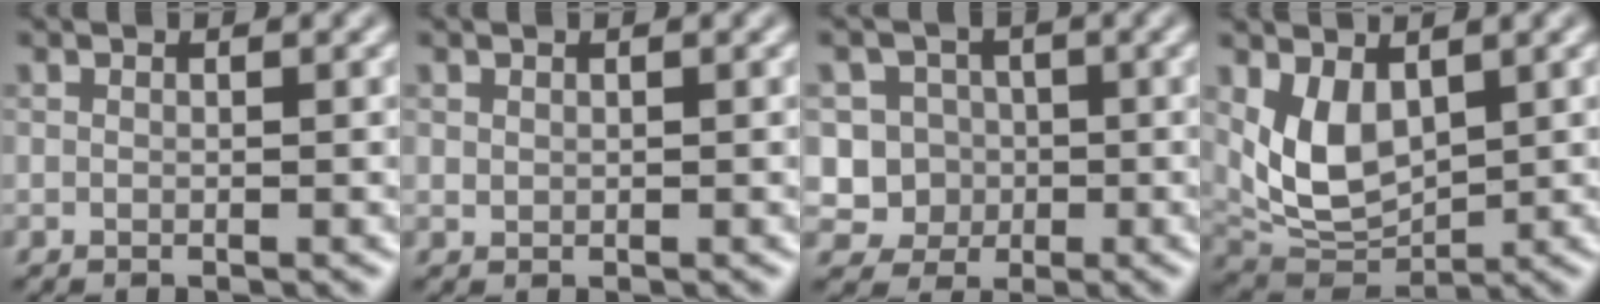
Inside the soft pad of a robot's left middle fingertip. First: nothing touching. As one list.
[{"total": 0.6, "force": [0.3, 0.4, 0.2], "torque": [-0.004, -0.001, 0.010]}, {"total": 4.9, "force": [-0.3, 4.8, 1.1], "torque": [-0.004, 0.023, -0.017]}, {"total": 5.3, "force": [1.6, 3.1, 3.9], "torque": [-0.083, -0.012, 0.042]}]